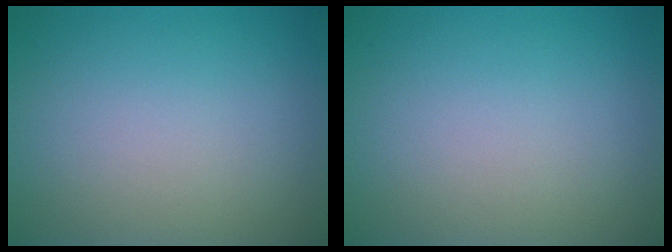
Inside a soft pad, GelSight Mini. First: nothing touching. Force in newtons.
{"total": 0.0}